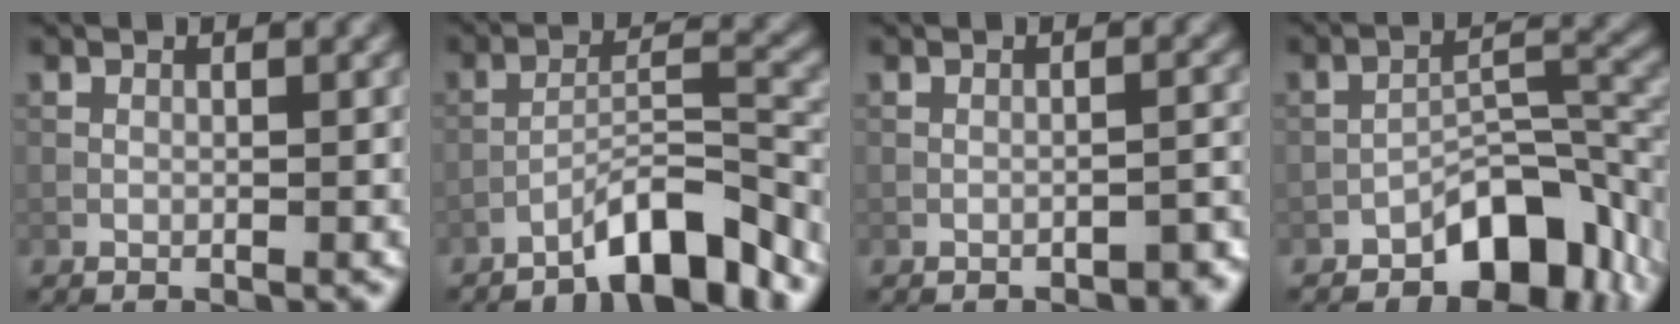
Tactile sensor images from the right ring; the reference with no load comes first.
{"total": 6.5, "force": [-5.0, 1.0, 4.0], "torque": [-0.062, 0.011, -0.087]}
{"total": 1.6, "force": [-1.4, 0.4, 0.7], "torque": [-0.007, 0.009, -0.018]}
{"total": 7.1, "force": [-4.4, 3.2, 4.6], "torque": [-0.052, 0.013, -0.072]}